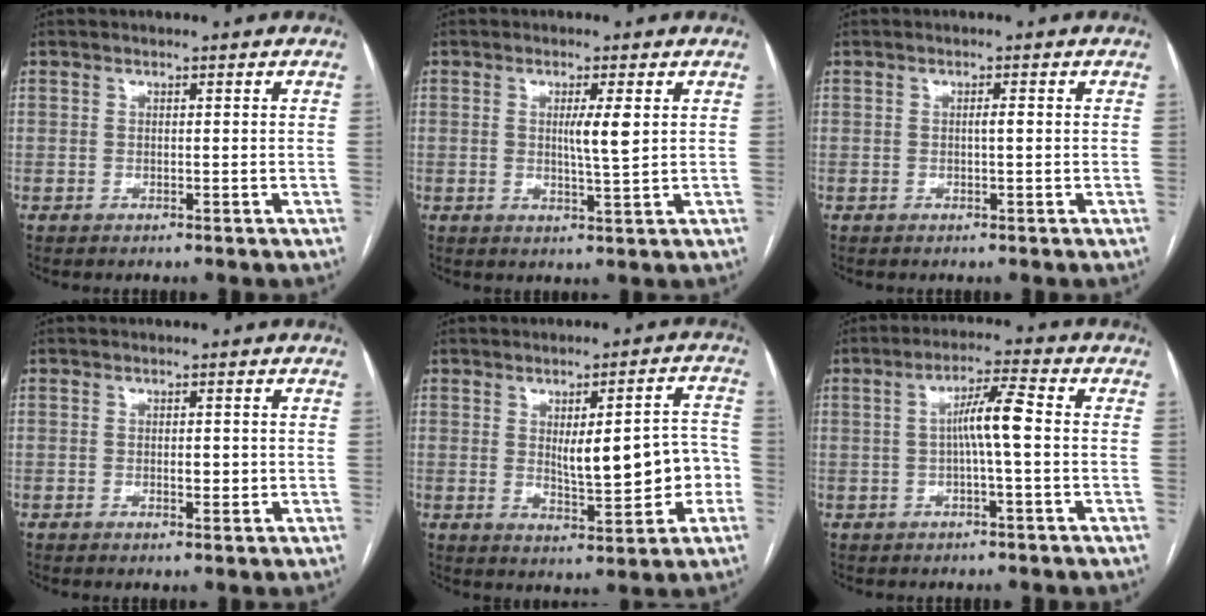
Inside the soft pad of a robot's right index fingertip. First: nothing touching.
{"total": 3.9, "force": [0.9, 0.0, 3.8], "torque": [-0.065, -0.005, 0.013]}
{"total": 0.9, "force": [0.1, 0.1, 0.9], "torque": [-0.016, 0.001, 0.002]}
{"total": 1.9, "force": [-0.2, 0.9, 1.6], "torque": [-0.026, 0.000, 0.000]}
{"total": 10.9, "force": [-0.7, 3.2, 10.4], "torque": [-0.139, 0.019, 0.005]}
{"total": 6.0, "force": [0.1, 0.4, 5.9], "torque": [-0.106, 0.016, 0.002]}